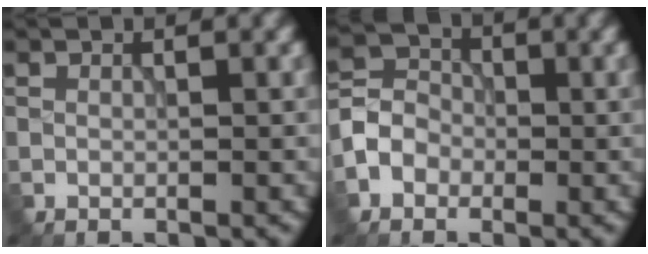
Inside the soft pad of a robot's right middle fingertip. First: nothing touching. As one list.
[{"total": 3.7, "force": [-1.3, 3.2, 1.2], "torque": [-0.016, 0.006, -0.033]}]